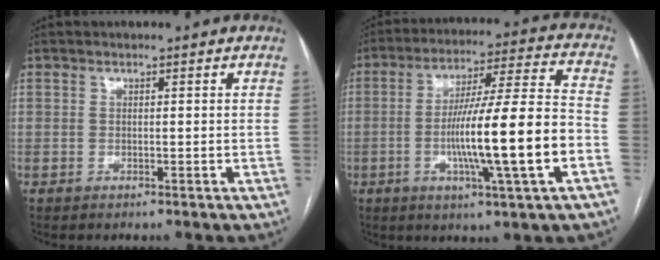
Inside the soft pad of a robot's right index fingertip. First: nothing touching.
{"total": 17.3, "force": [-4.3, 0.0, 16.8], "torque": [-0.287, 0.002, -0.072]}